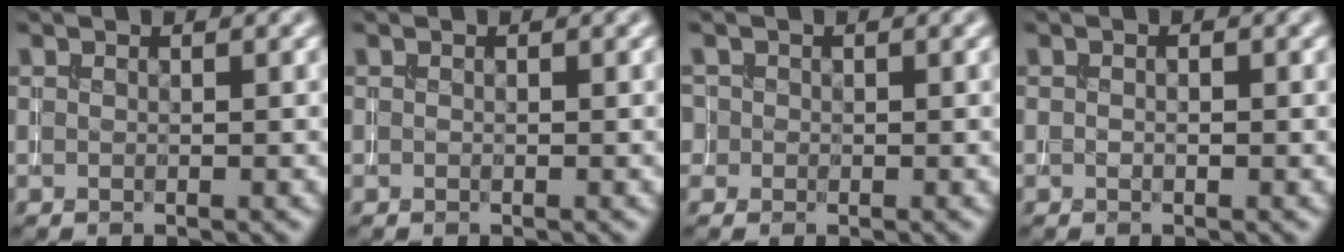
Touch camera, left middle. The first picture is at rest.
{"total": 0.0}
{"total": 0.8, "force": [0.0, 0.8, -0.3], "torque": [0.015, -0.002, -0.005]}
{"total": 0.6, "force": [0.0, 0.3, 0.6], "torque": [-0.003, -0.002, -0.003]}